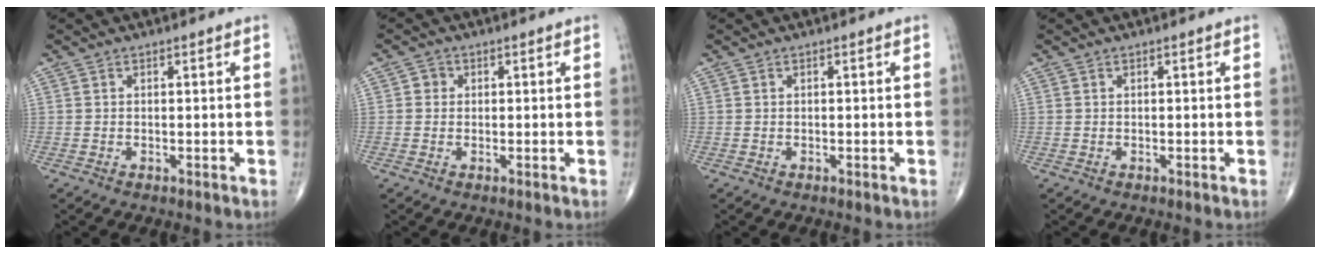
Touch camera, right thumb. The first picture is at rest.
{"total": 1.6, "force": [0.1, 1.5, 0.5], "torque": [0.002, 0.003, -0.003]}
{"total": 0.0}
{"total": 0.0}